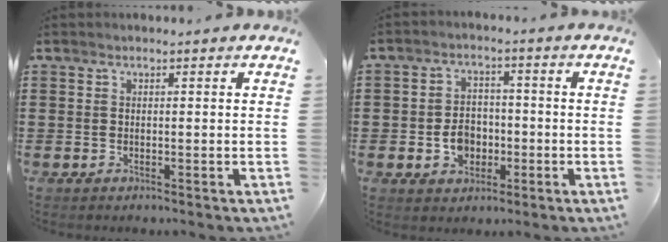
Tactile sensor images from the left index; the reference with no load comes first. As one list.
[{"total": 4.9, "force": [-1.4, 3.8, 2.8], "torque": [-0.049, 0.005, -0.029]}]